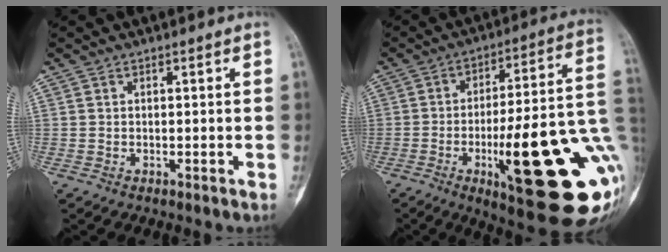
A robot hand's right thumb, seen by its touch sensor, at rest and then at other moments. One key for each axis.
{"total": 28.3, "fx": -6.6, "fy": 6.9, "fz": 26.6, "tx": -0.324, "ty": 0.005, "tz": -0.085}